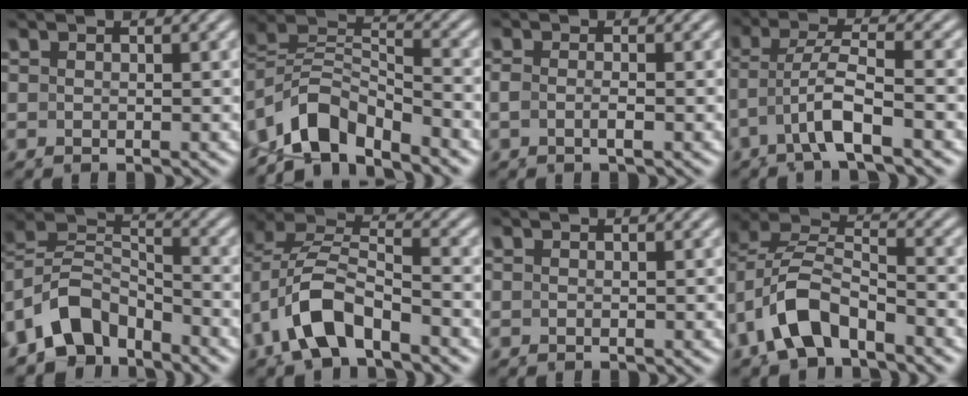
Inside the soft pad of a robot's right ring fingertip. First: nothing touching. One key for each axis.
{"total": 6.0, "fx": -1.9, "fy": 4.5, "fz": 3.5, "tx": -0.075, "ty": -0.011, "tz": -0.032}
{"total": 1.3, "fx": -0.1, "fy": 0.3, "fz": 1.3, "tx": -0.026, "ty": 0.002, "tz": -0.003}
{"total": 2.6, "fx": -0.3, "fy": 0.9, "fz": 2.4, "tx": -0.060, "ty": -0.006, "tz": 0.006}
{"total": 7.6, "fx": -2.4, "fy": 6.1, "fz": 3.7, "tx": -0.075, "ty": -0.020, "tz": -0.044}
{"total": 5.7, "fx": -0.8, "fy": 4.2, "fz": 3.7, "tx": -0.094, "ty": 0.001, "tz": -0.023}
{"total": 0.0}
{"total": 4.4, "fx": -1.3, "fy": 3.2, "fz": 2.8, "tx": -0.073, "ty": 0.000, "tz": -0.027}